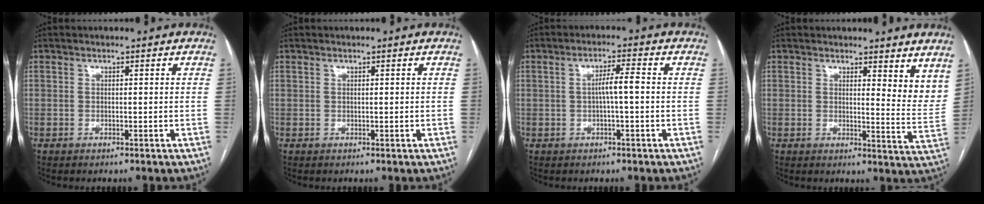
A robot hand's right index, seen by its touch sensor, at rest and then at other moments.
{"total": 0.0}
{"total": 3.4, "force": [-0.2, 0.2, 3.4], "torque": [-0.056, 0.007, -0.002]}
{"total": 6.5, "force": [5.2, 1.7, 3.3], "torque": [-0.024, -0.032, 0.054]}